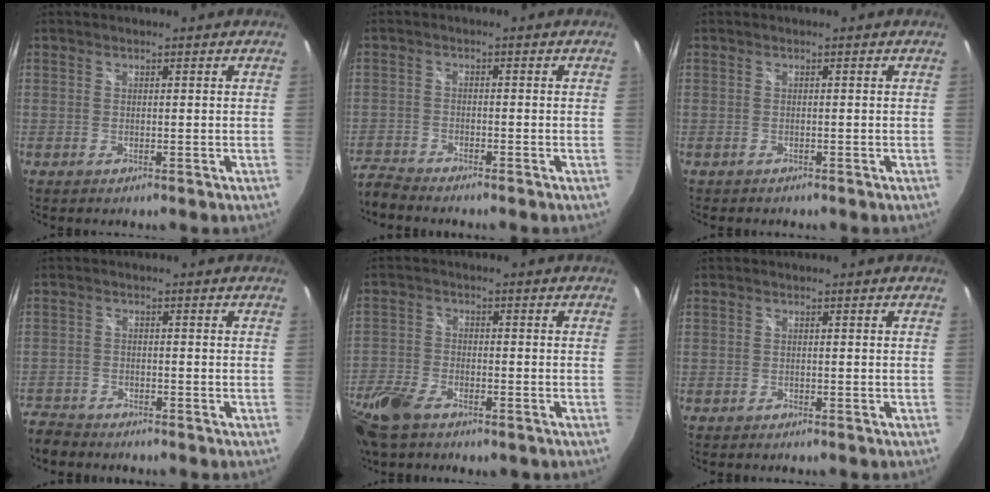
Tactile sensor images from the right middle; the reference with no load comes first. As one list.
[{"total": 5.0, "force": [-5.0, 0.4, 0.5], "torque": [-0.032, -0.013, -0.106]}, {"total": 0.8, "force": [-0.7, 0.5, 0.1], "torque": [-0.007, 0.000, -0.010]}, {"total": 6.1, "force": [-5.7, 2.1, 0.8], "torque": [-0.046, -0.011, -0.110]}, {"total": 13.0, "force": [-8.8, 6.6, 7.0], "torque": [-0.192, -0.031, -0.173]}, {"total": 1.3, "force": [-1.2, 0.3, 0.3], "torque": [-0.010, -0.005, -0.019]}]